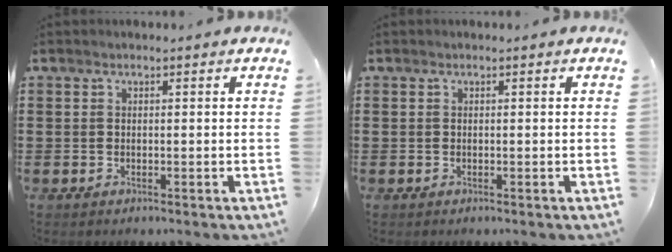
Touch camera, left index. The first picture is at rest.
{"total": 0.0}